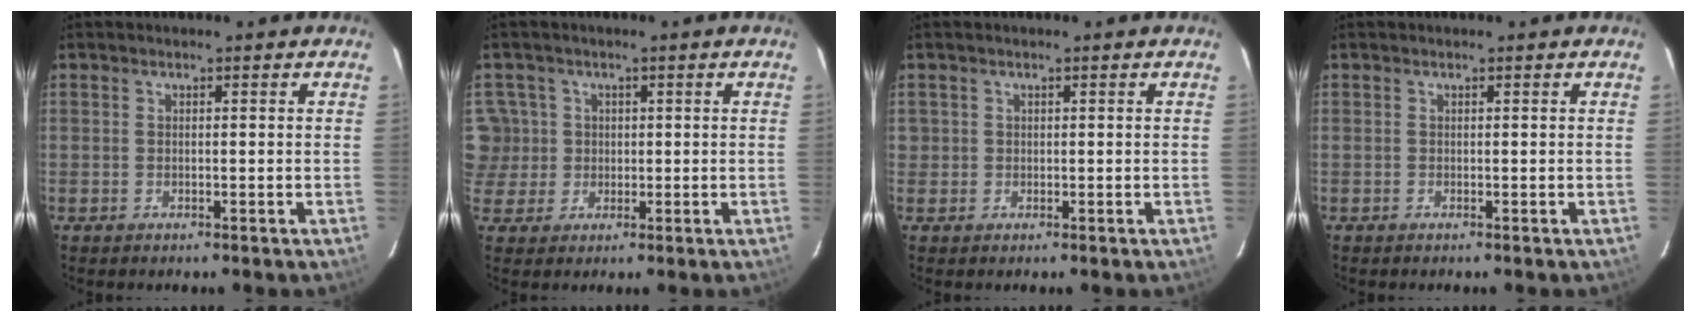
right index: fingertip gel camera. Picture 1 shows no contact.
{"total": 5.3, "force": [0.7, 5.2, 0.7], "torque": [-0.003, 0.013, 0.014]}
{"total": 1.1, "force": [0.0, 1.1, -0.1], "torque": [0.008, 0.006, 0.002]}
{"total": 0.0}